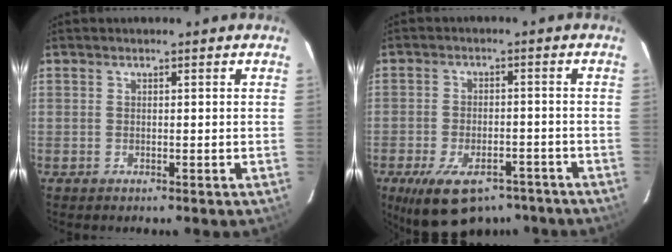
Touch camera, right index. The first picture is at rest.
{"total": 15.4, "force": [-10.4, 7.5, 8.4], "torque": [-0.179, -0.015, -0.156]}